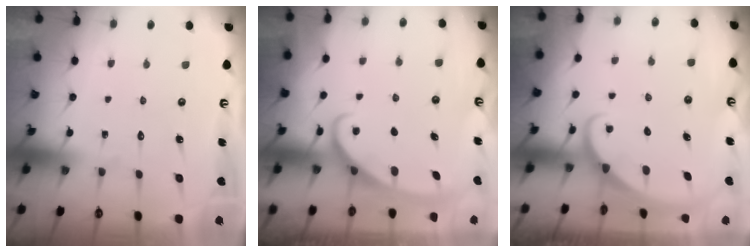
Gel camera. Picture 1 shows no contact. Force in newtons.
{"total": 2.8, "press": 2.8, "slide": 0.4}
{"total": 1.7, "press": 1.7, "slide": 0.0}